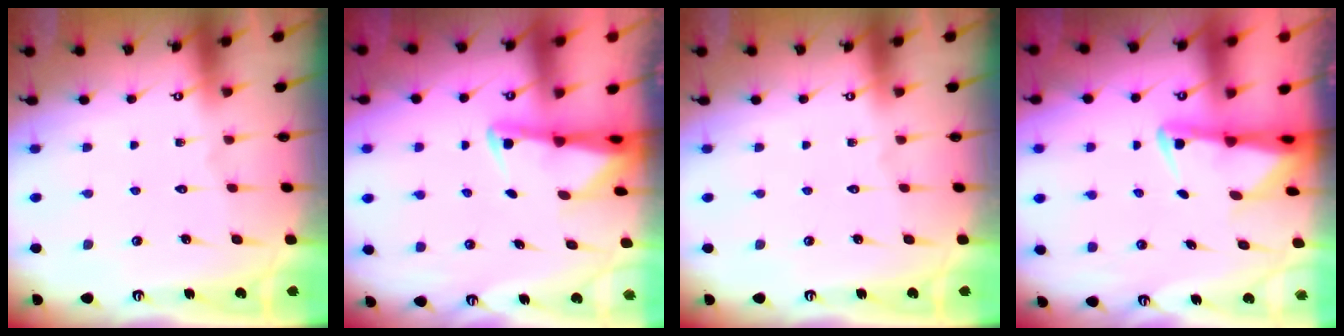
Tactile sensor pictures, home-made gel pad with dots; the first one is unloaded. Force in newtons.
{"total": 2.2, "press": 2.1, "slide": 0.5}
{"total": 0.0}
{"total": 2.5, "press": 2.4, "slide": 0.5}